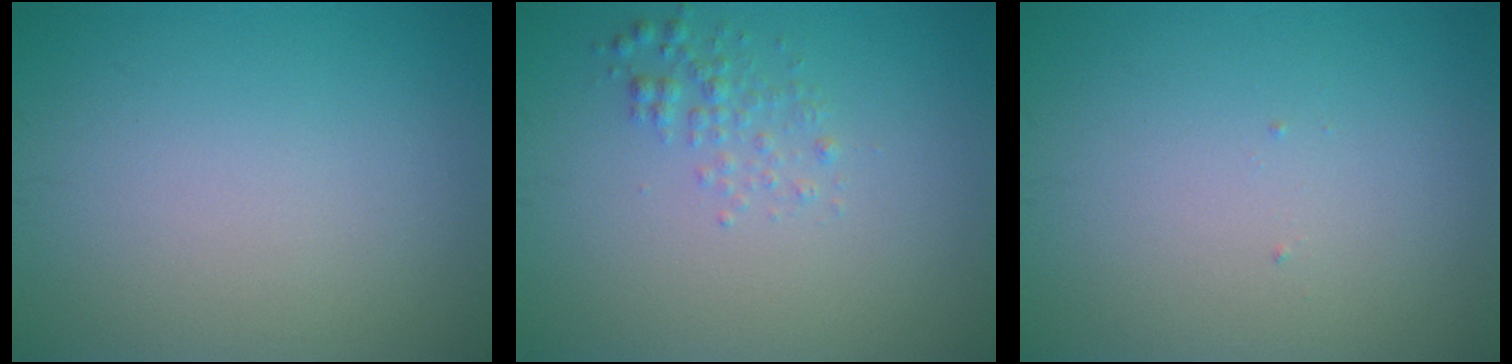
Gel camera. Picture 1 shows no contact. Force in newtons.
{"total": 1.5, "press": 1.5, "slide": 0.0}
{"total": 0.0}